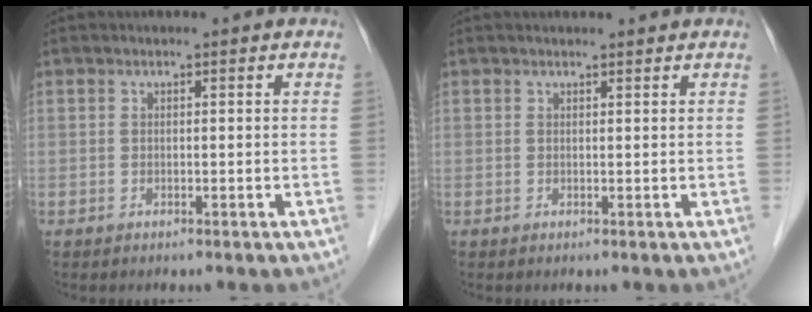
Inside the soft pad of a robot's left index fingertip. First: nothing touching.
{"total": 1.3, "force": [1.3, 0.1, 0.2], "torque": [-0.007, 0.007, 0.021]}